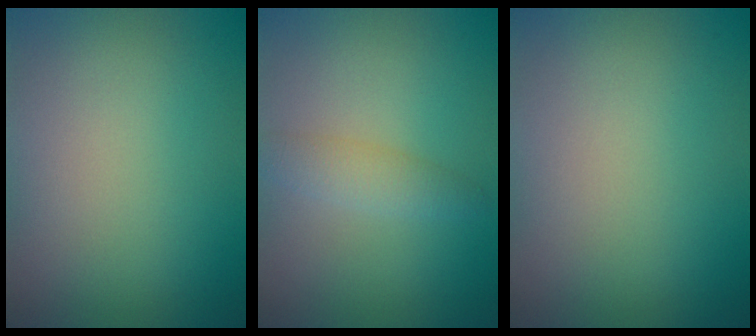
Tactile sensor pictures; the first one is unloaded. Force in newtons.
{"total": 2.0, "press": 2.0, "slide": 0.1}
{"total": 0.0}